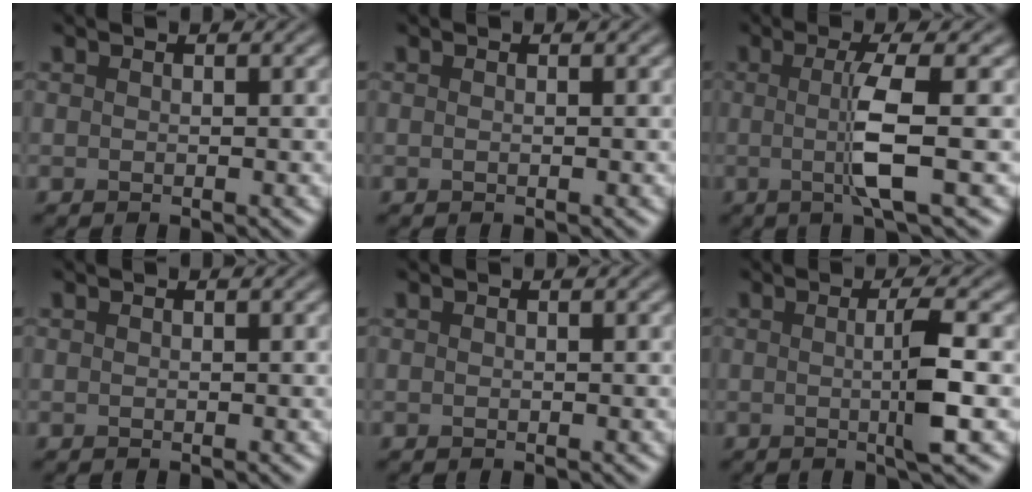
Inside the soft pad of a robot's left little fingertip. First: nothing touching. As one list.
[{"total": 0.0}, {"total": 4.3, "force": [-0.1, 0.5, 4.3], "torque": [-0.078, -0.007, -0.005]}, {"total": 0.0}, {"total": 0.0}, {"total": 3.9, "force": [-0.1, 0.5, 3.8], "torque": [-0.060, -0.007, -0.005]}]